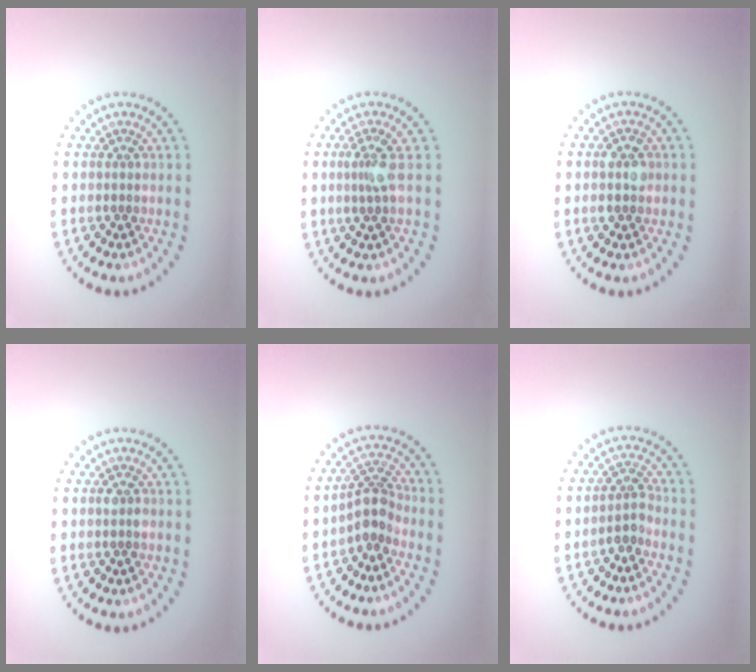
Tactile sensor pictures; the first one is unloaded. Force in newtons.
{"total": 2.0, "press": 1.5, "slide": 1.3}
{"total": 2.8, "press": 2.8, "slide": 0.1}
{"total": 1.2, "press": 1.0, "slide": 0.5}
{"total": 2.6, "press": 2.0, "slide": 1.7}
{"total": 1.9, "press": 1.5, "slide": 1.0}